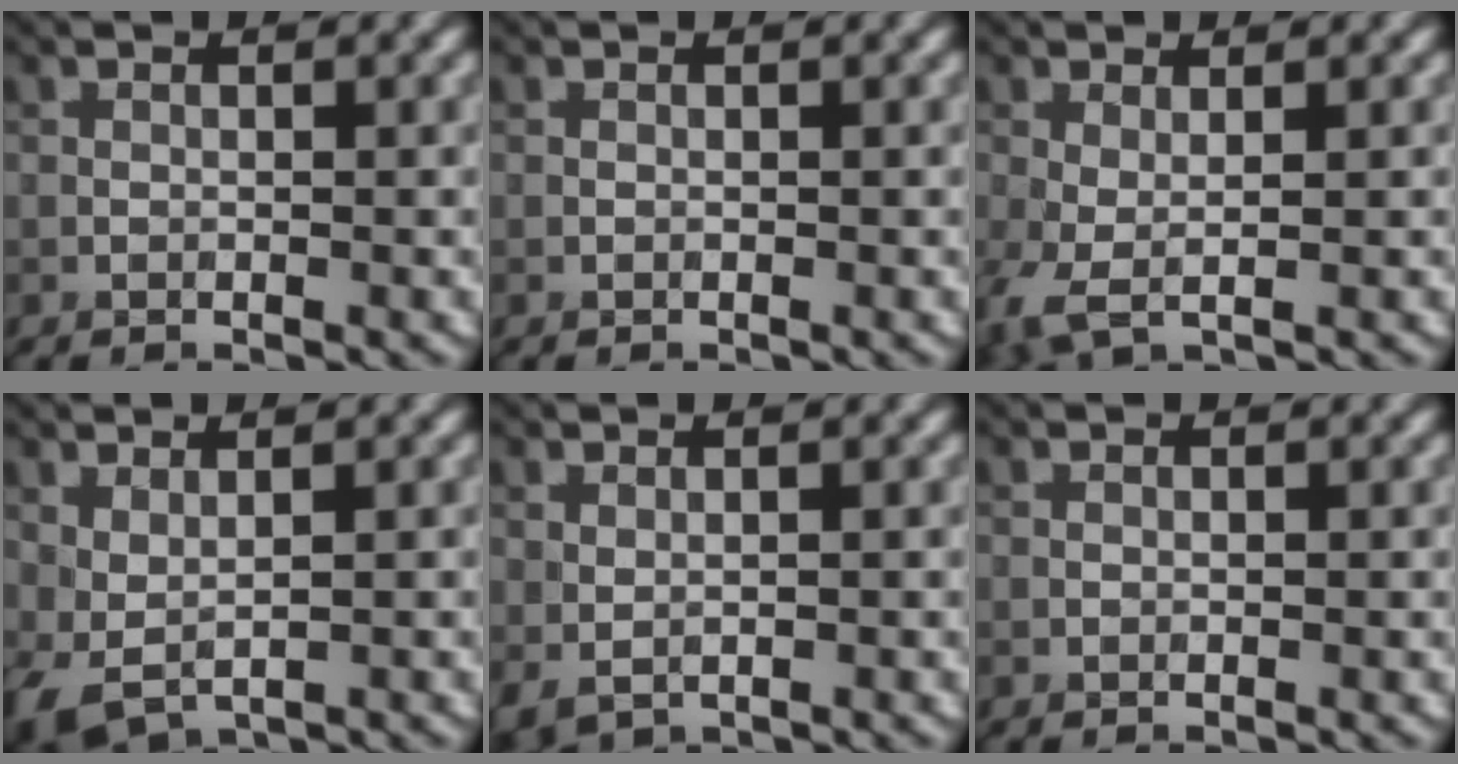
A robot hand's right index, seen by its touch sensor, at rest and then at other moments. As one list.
[{"total": 0.0}, {"total": 2.5, "force": [-0.2, 0.9, 2.3], "torque": [-0.062, -0.004, -0.007]}, {"total": 2.5, "force": [0.5, 1.5, 1.9], "torque": [-0.048, -0.005, 0.015]}, {"total": 1.0, "force": [0.2, 0.6, 0.7], "torque": [-0.018, -0.005, 0.011]}, {"total": 0.0}]